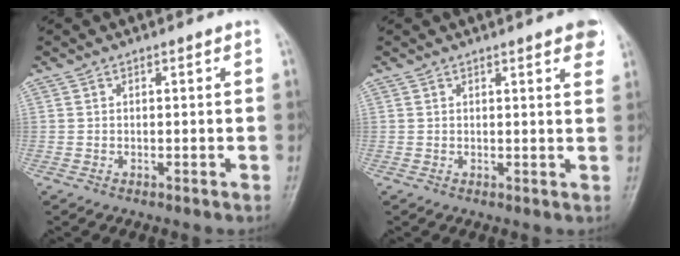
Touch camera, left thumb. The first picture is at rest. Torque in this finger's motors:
{"motor_torque": [0.90, 0.24, 0.56, -0.22, 0.00]}